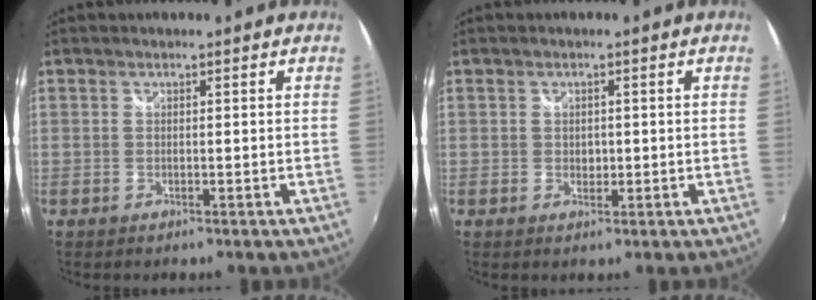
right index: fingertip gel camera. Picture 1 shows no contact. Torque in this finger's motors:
{"motor_torque": [-0.03, 0.04, 0.03, 0.01]}